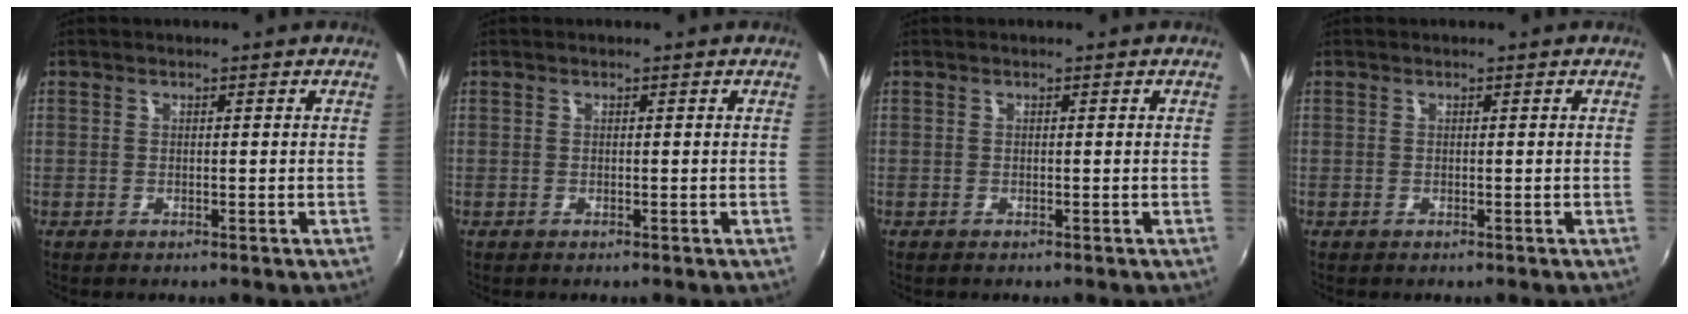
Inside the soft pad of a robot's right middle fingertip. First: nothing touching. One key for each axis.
{"total": 0.0}
{"total": 0.0}
{"total": 0.0}